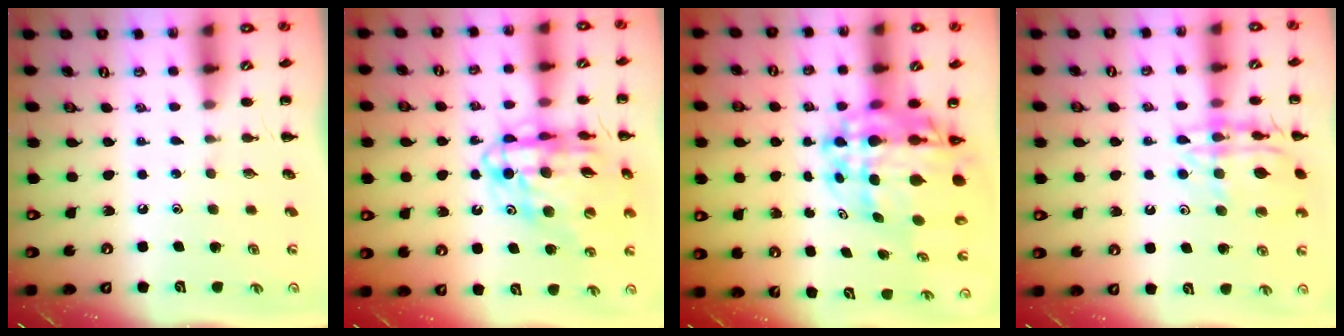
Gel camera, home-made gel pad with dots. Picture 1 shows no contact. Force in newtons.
{"total": 18.2, "press": 17.7, "slide": 4.5}
{"total": 14.3, "press": 13.6, "slide": 4.3}
{"total": 14.6, "press": 14.5, "slide": 1.4}